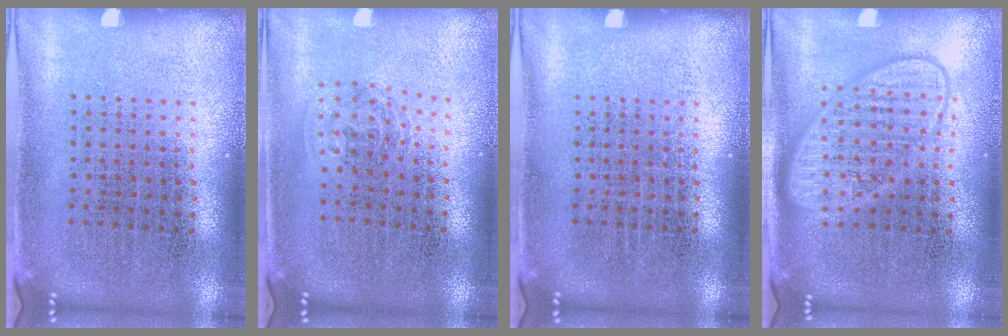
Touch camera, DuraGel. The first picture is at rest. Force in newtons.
{"total": 1.0, "press": 0.6, "slide": 0.8}
{"total": 0.0}
{"total": 2.6, "press": 2.6, "slide": 0.4}